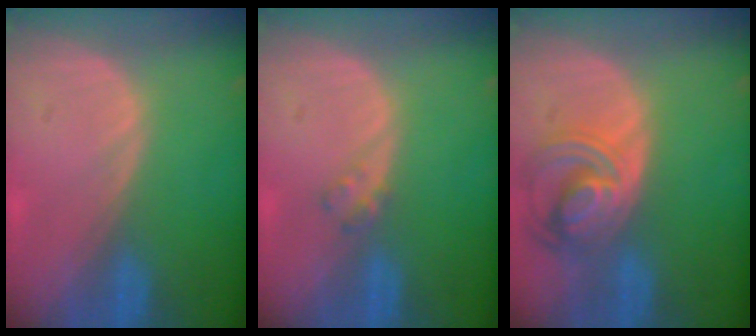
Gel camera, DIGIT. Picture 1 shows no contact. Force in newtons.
{"total": 1.6, "press": 1.6, "slide": 0.2}
{"total": 8.2, "press": 7.2, "slide": 4.1}